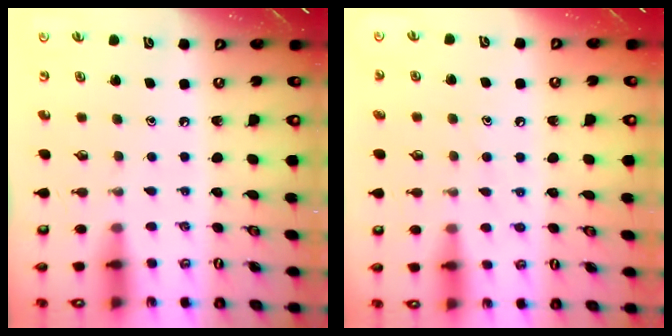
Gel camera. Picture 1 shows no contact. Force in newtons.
{"total": 6.5, "press": 6.4, "slide": 0.7}